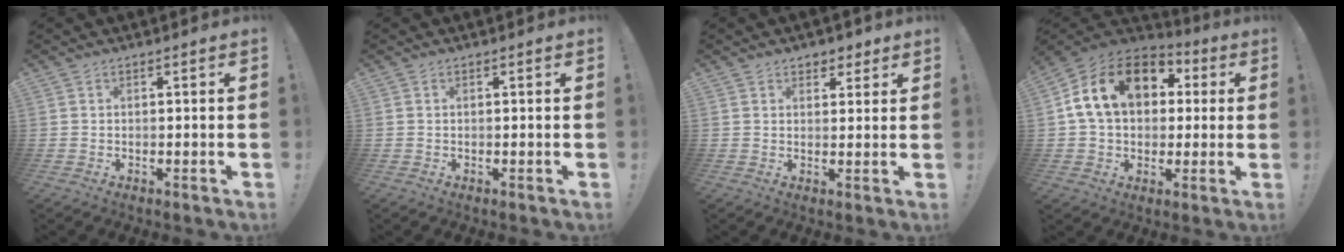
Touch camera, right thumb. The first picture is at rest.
{"total": 0.0}
{"total": 3.8, "force": [2.5, 2.8, 0.8], "torque": [0.008, -0.011, 0.041]}
{"total": 18.8, "force": [5.4, 13.4, 12.1], "torque": [-0.198, 0.005, 0.099]}